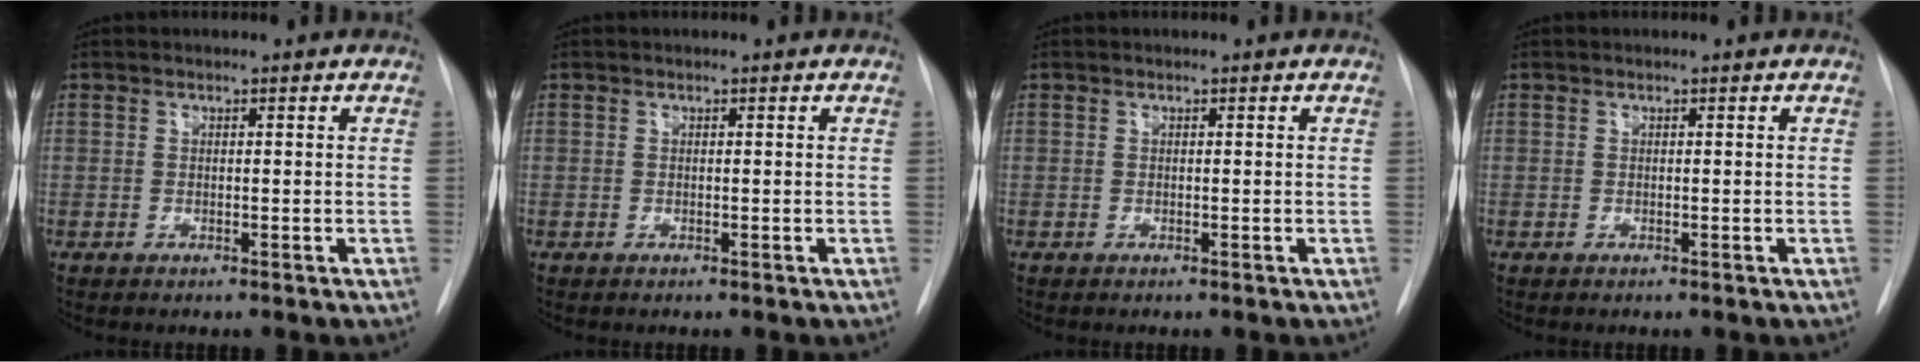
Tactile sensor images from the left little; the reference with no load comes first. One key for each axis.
{"total": 0.0}
{"total": 0.0}
{"total": 0.0}